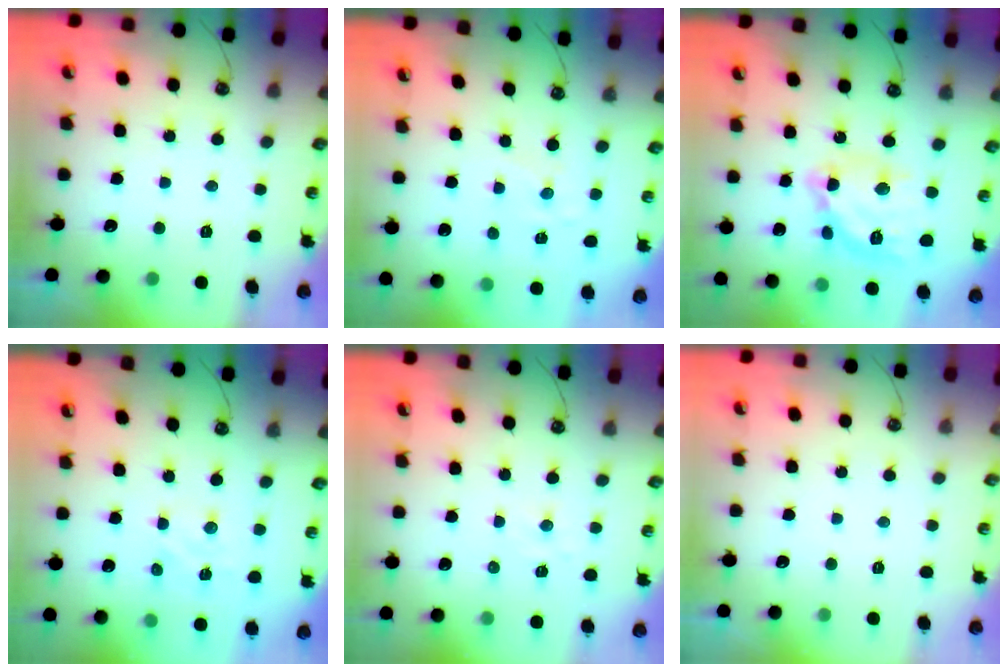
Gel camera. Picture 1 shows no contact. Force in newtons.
{"total": 0.0}
{"total": 15.0, "press": 14.9, "slide": 1.2}
{"total": 2.8, "press": 2.8, "slide": 0.1}
{"total": 4.8, "press": 4.8, "slide": 0.6}
{"total": 0.0}